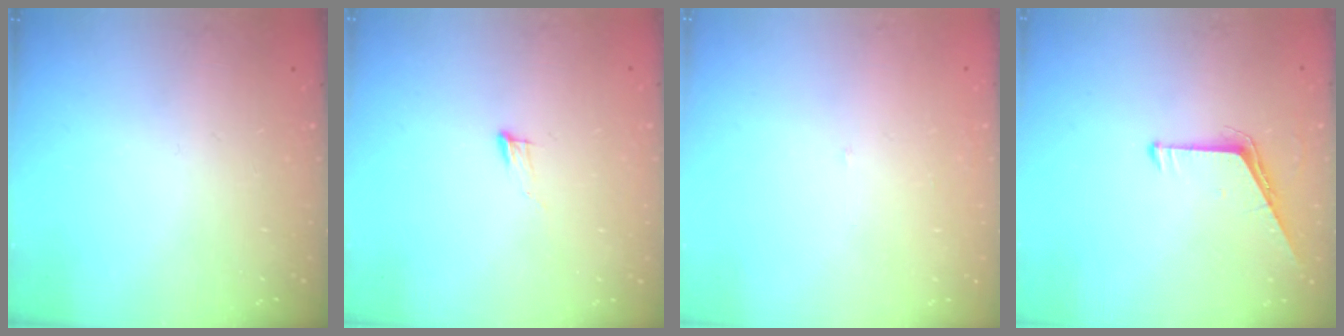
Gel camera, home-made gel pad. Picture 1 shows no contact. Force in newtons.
{"total": 5.2, "press": 5.1, "slide": 1.0}
{"total": 2.0, "press": 2.0, "slide": 0.1}
{"total": 5.3, "press": 5.3, "slide": 0.5}